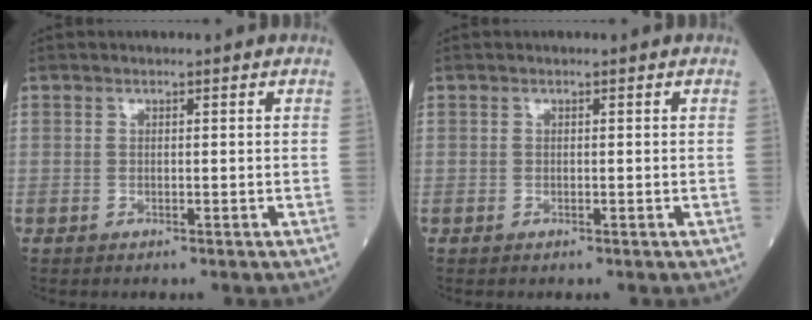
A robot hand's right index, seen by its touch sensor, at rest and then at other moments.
{"total": 0.0}